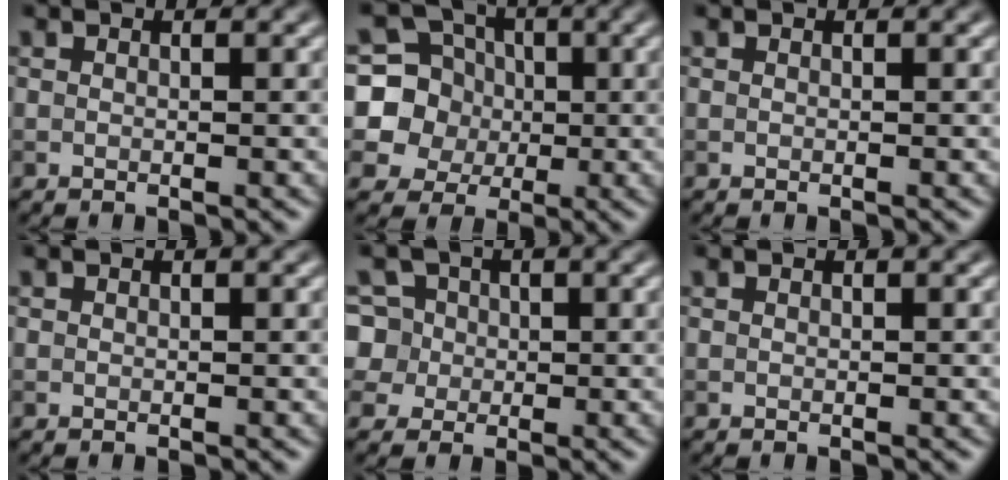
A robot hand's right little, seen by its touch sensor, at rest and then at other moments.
{"total": 6.4, "force": [0.4, 6.1, 1.8], "torque": [-0.034, 0.016, -0.017]}
{"total": 0.0}
{"total": 0.0}
{"total": 6.3, "force": [1.3, 5.8, 2.1], "torque": [-0.041, 0.038, 0.001]}
{"total": 0.0}